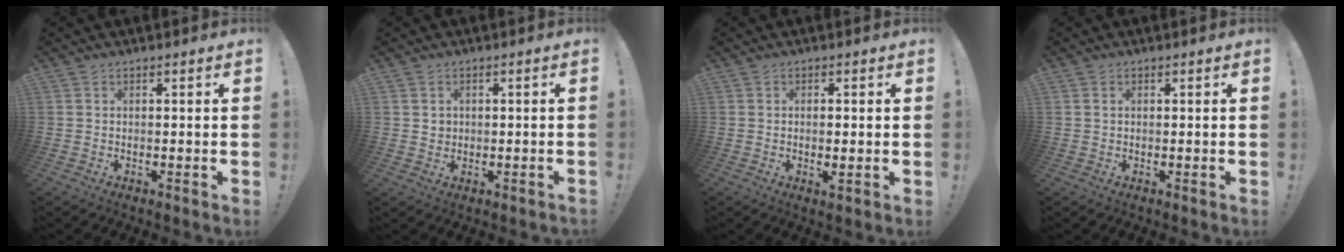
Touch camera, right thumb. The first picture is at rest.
{"total": 2.2, "force": [0.4, 2.2, 0.3], "torque": [0.001, 0.000, 0.006]}
{"total": 1.7, "force": [-0.1, 0.5, 1.6], "torque": [-0.025, 0.000, -0.002]}
{"total": 0.7, "force": [0.3, 0.6, 0.3], "torque": [-0.008, 0.004, 0.005]}